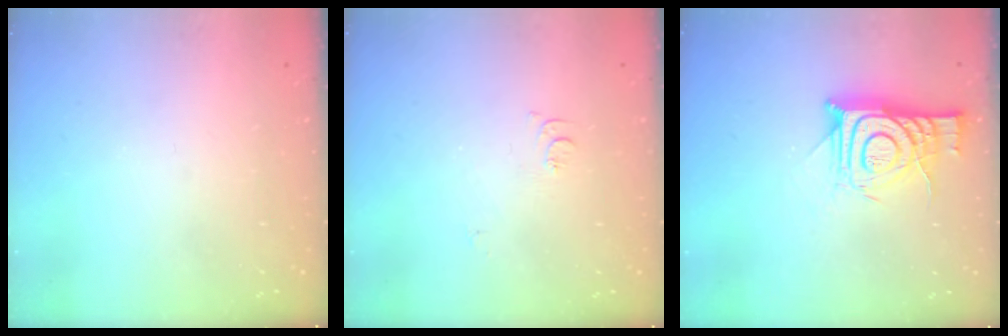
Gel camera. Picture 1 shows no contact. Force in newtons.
{"total": 5.2, "press": 5.1, "slide": 0.6}
{"total": 12.7, "press": 12.6, "slide": 1.1}